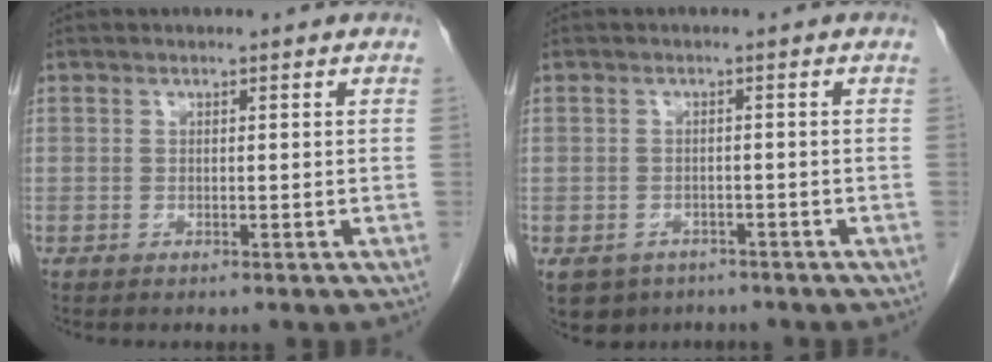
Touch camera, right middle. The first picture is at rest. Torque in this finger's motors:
{"motor_torque": [0.76, -0.49, 0.26, 0.05]}